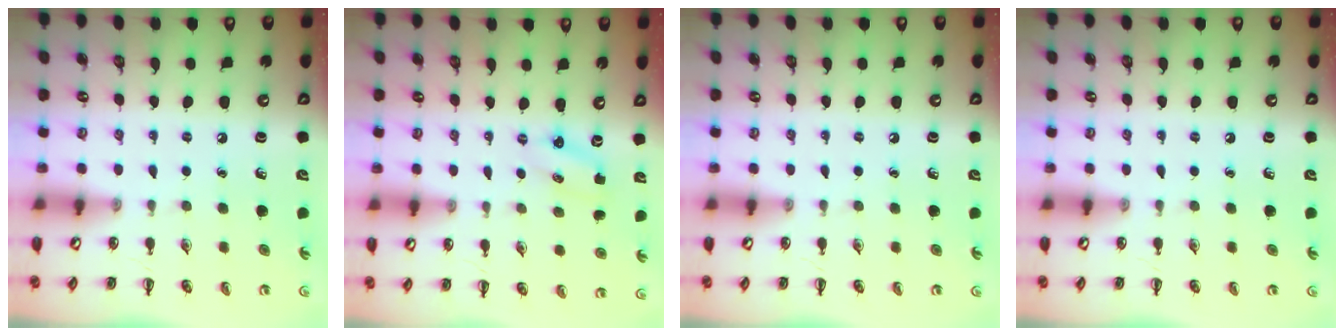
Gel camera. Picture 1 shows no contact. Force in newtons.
{"total": 2.7, "press": 2.6, "slide": 0.8}
{"total": 0.0}
{"total": 0.0}